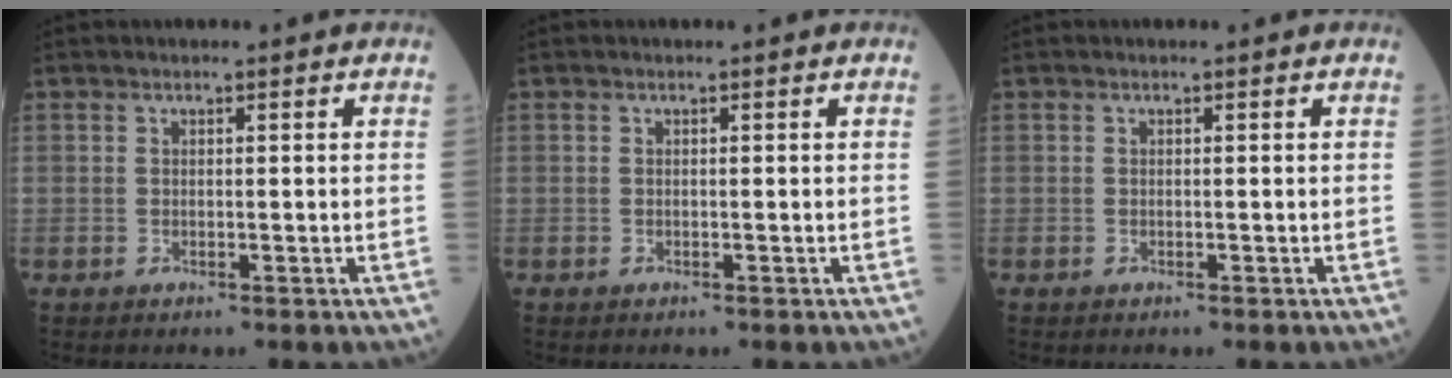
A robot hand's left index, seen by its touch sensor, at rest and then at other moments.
{"total": 0.0}
{"total": 0.0}